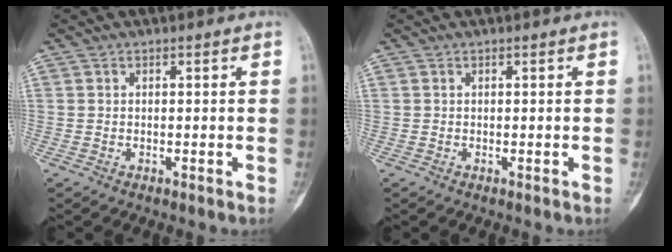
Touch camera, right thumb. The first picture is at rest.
{"total": 0.0}